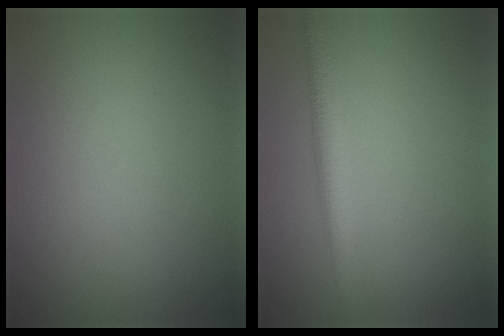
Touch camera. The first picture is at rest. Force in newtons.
{"total": 2.7, "press": 2.7, "slide": 0.1}